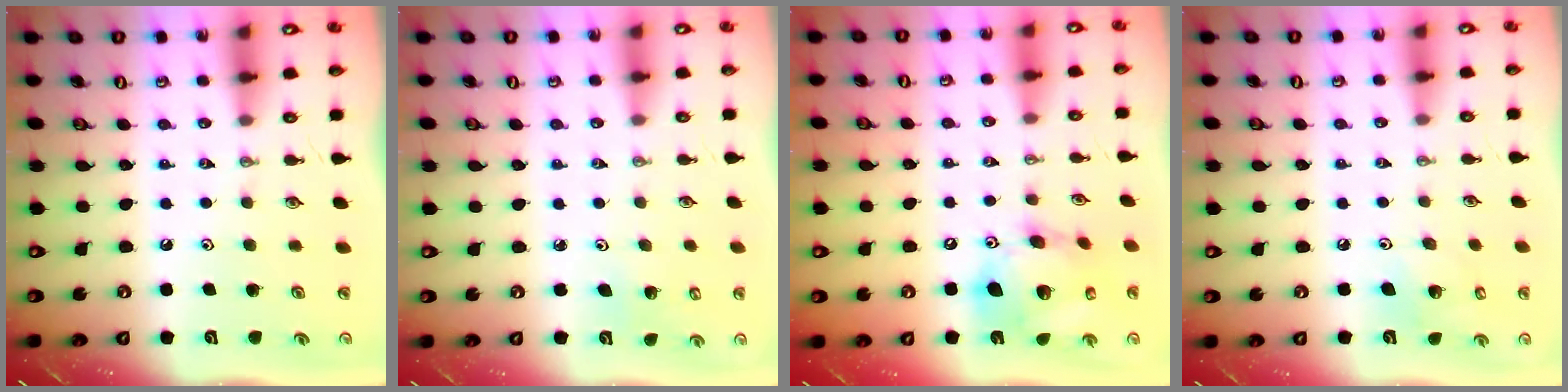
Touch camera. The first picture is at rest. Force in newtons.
{"total": 2.8, "press": 2.7, "slide": 1.0}
{"total": 18.1, "press": 17.8, "slide": 3.2}
{"total": 7.2, "press": 7.0, "slide": 1.8}